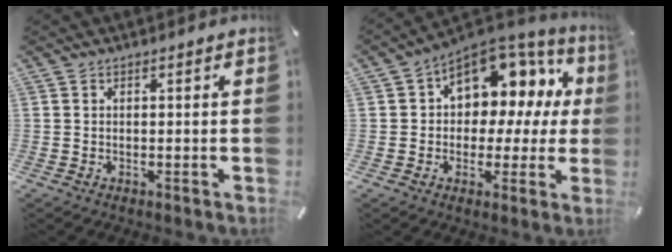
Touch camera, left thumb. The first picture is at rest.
{"total": 12.3, "force": [5.2, 8.5, 7.1], "torque": [-0.106, -0.044, 0.094]}